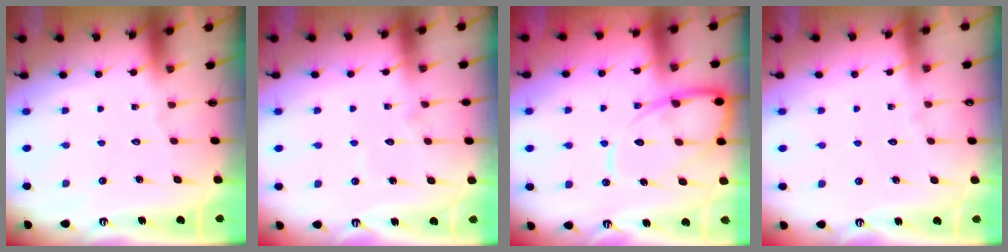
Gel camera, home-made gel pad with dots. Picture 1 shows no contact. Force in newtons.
{"total": 7.0, "press": 7.0, "slide": 0.5}
{"total": 11.9, "press": 11.8, "slide": 1.2}
{"total": 2.6, "press": 2.6, "slide": 0.2}